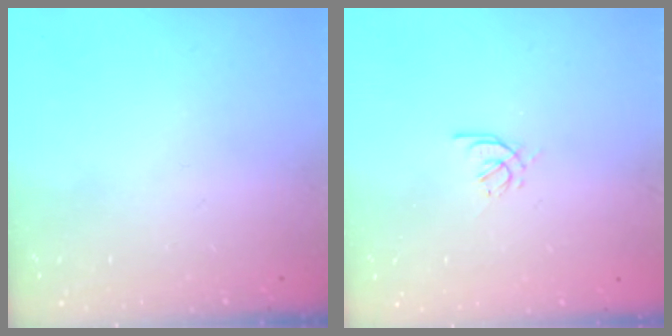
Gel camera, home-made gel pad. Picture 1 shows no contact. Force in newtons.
{"total": 2.4, "press": 2.4, "slide": 0.6}